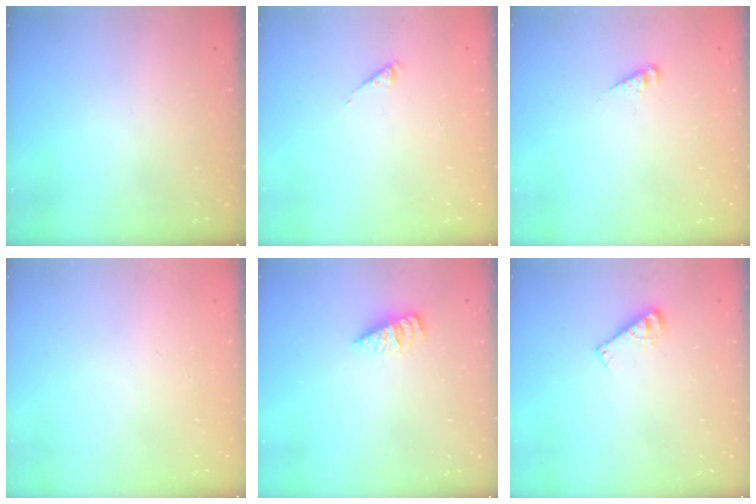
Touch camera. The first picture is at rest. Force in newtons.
{"total": 1.1, "press": 1.1, "slide": 0.3}
{"total": 3.0, "press": 3.0, "slide": 0.2}
{"total": 0.0}
{"total": 1.8, "press": 1.8, "slide": 0.2}
{"total": 5.4, "press": 5.4, "slide": 0.5}